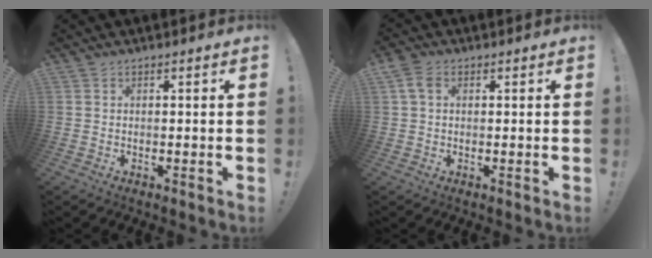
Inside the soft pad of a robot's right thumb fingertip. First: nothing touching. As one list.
[{"total": 4.3, "force": [1.5, 2.7, 2.9], "torque": [-0.052, 0.004, 0.030]}]